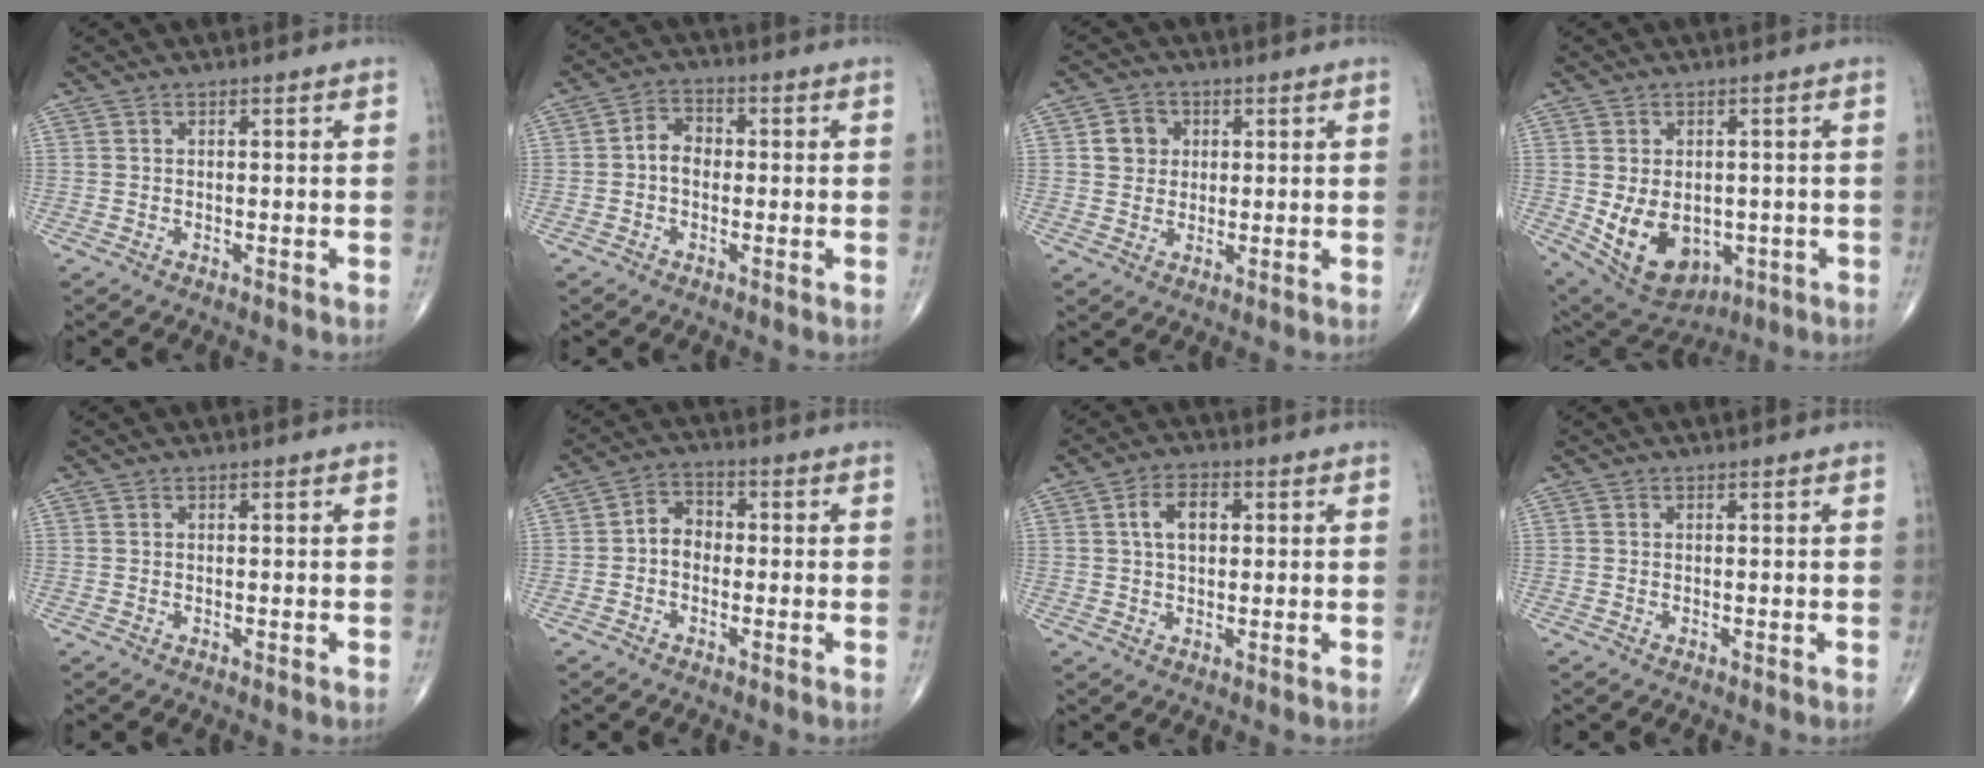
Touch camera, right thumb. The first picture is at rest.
{"total": 4.5, "force": [-0.4, 3.4, 2.9], "torque": [-0.035, 0.020, -0.016]}
{"total": 4.9, "force": [1.2, 4.4, 1.8], "torque": [-0.003, 0.001, 0.016]}
{"total": 12.7, "force": [-2.5, 9.0, 8.6], "torque": [-0.121, -0.001, -0.012]}
{"total": 0.0}
{"total": 4.8, "force": [-0.7, 3.8, 2.8], "torque": [-0.029, 0.021, -0.025]}
{"total": 6.0, "force": [1.3, 3.7, 4.5], "torque": [-0.070, 0.010, 0.019]}
{"total": 0.0}